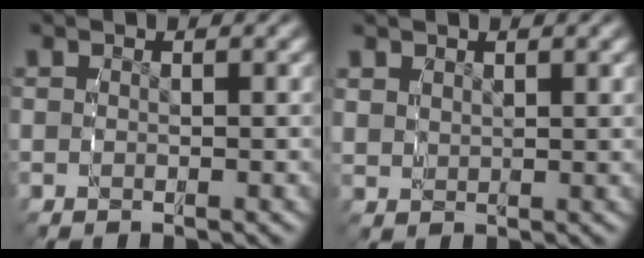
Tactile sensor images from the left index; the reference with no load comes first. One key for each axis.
{"total": 1.6, "fx": 1.1, "fy": 0.8, "fz": 0.8, "tx": -0.016, "ty": -0.007, "tz": 0.032}